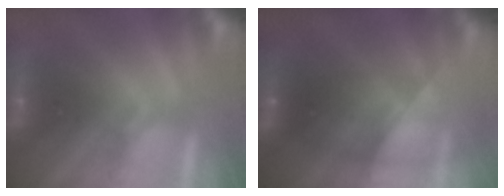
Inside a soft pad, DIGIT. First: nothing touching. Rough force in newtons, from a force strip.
{"total": 6.9}